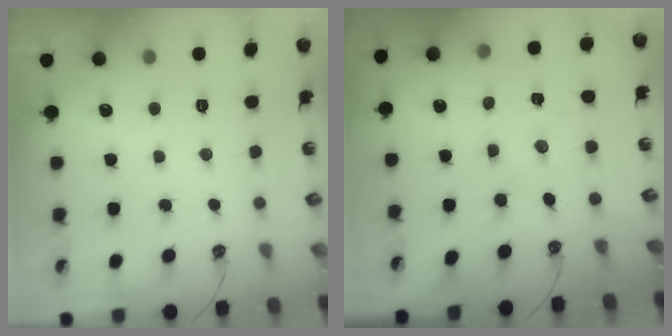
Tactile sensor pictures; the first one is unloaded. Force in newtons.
{"total": 0.0}